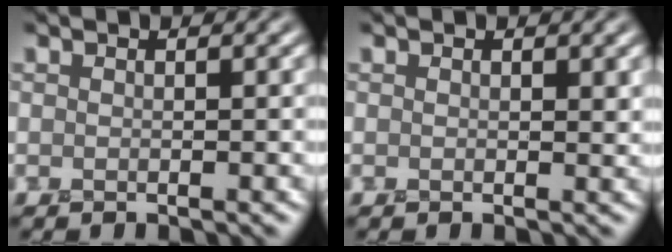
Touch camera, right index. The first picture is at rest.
{"total": 0.5, "force": [0.3, 0.2, 0.4], "torque": [-0.008, 0.002, 0.004]}